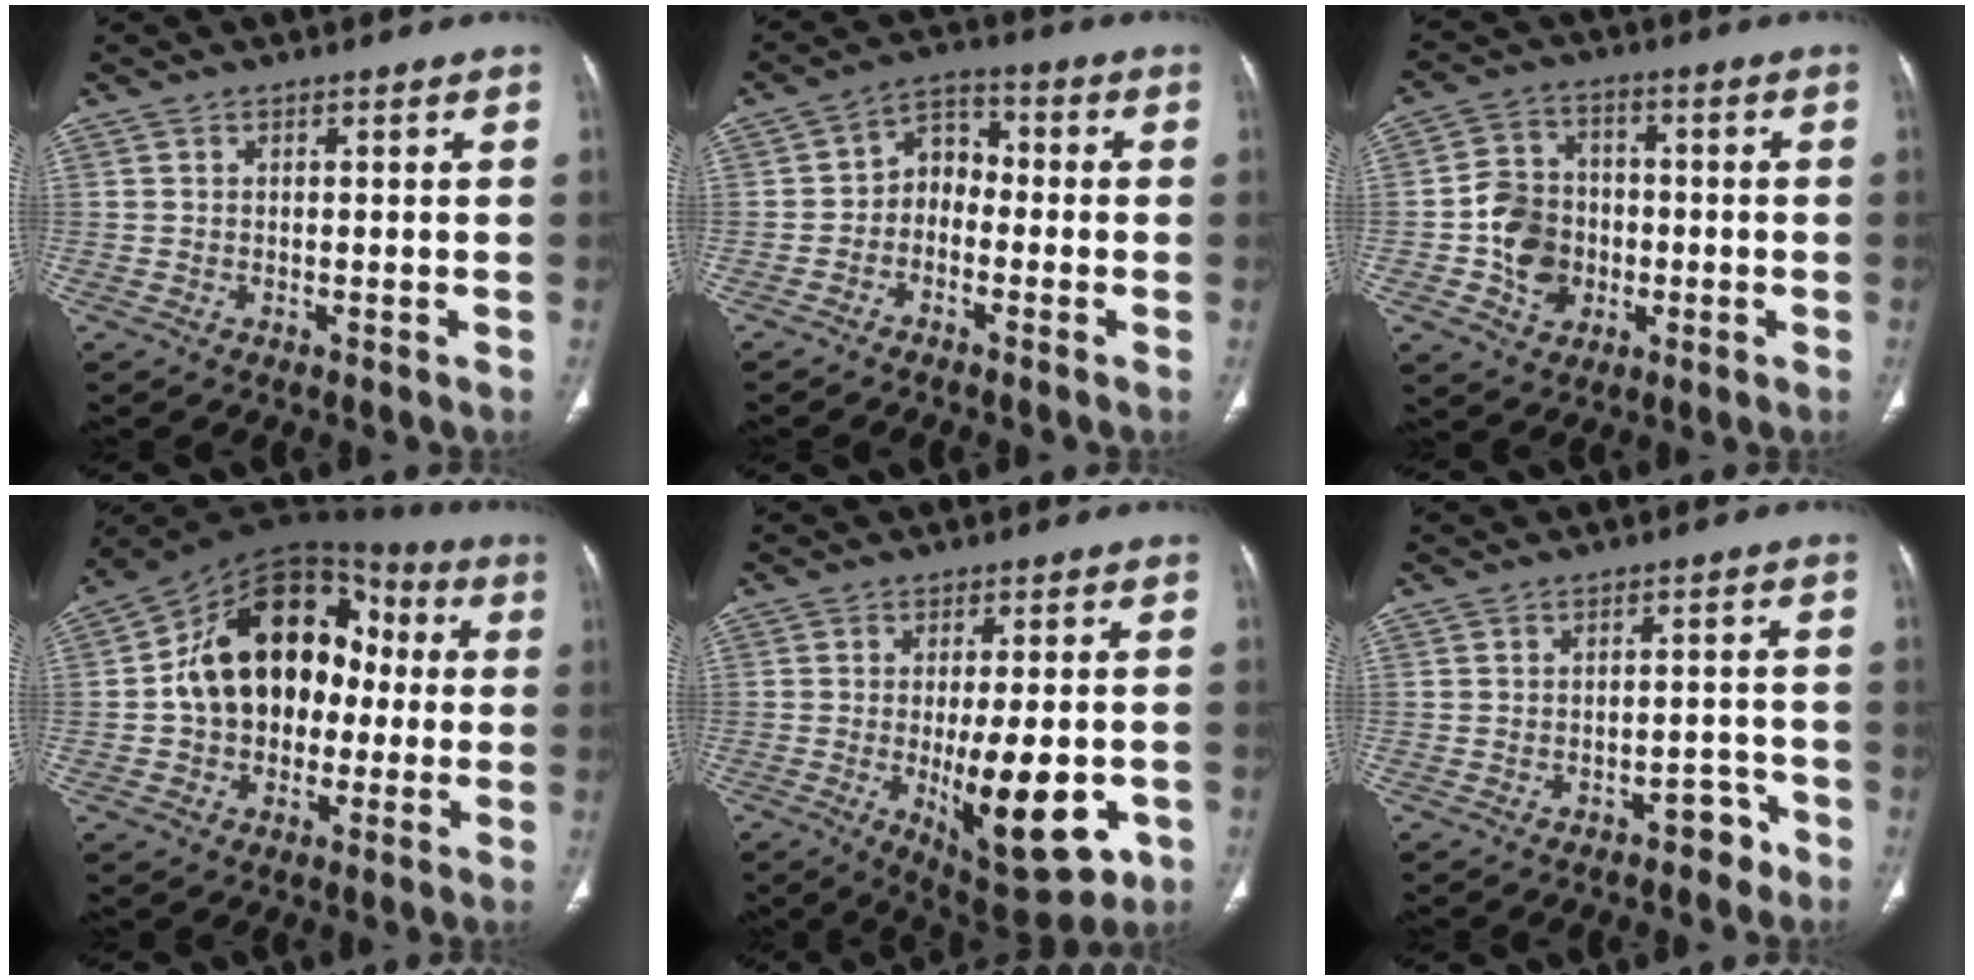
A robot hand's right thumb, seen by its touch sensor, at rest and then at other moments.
{"total": 5.9, "force": [-1.7, 4.6, 3.3], "torque": [-0.030, 0.033, -0.047]}
{"total": 10.6, "force": [-2.0, 8.9, 5.3], "torque": [-0.065, 0.020, -0.037]}
{"total": 19.7, "force": [-0.1, 14.4, 13.4], "torque": [-0.177, 0.049, -0.008]}
{"total": 15.8, "force": [-4.0, 5.9, 14.1], "torque": [-0.189, -0.012, -0.042]}
{"total": 3.7, "force": [-2.7, 2.1, 1.2], "torque": [-0.004, 0.037, -0.031]}